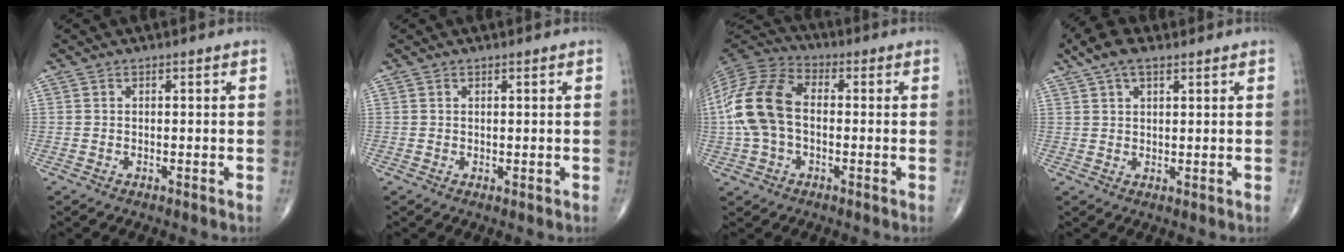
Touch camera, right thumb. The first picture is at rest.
{"total": 0.0}
{"total": 15.9, "force": [-0.3, 10.2, 12.2], "torque": [-0.259, 0.035, -0.012]}
{"total": 7.1, "force": [4.3, 3.2, 4.5], "torque": [-0.082, 0.010, 0.079]}